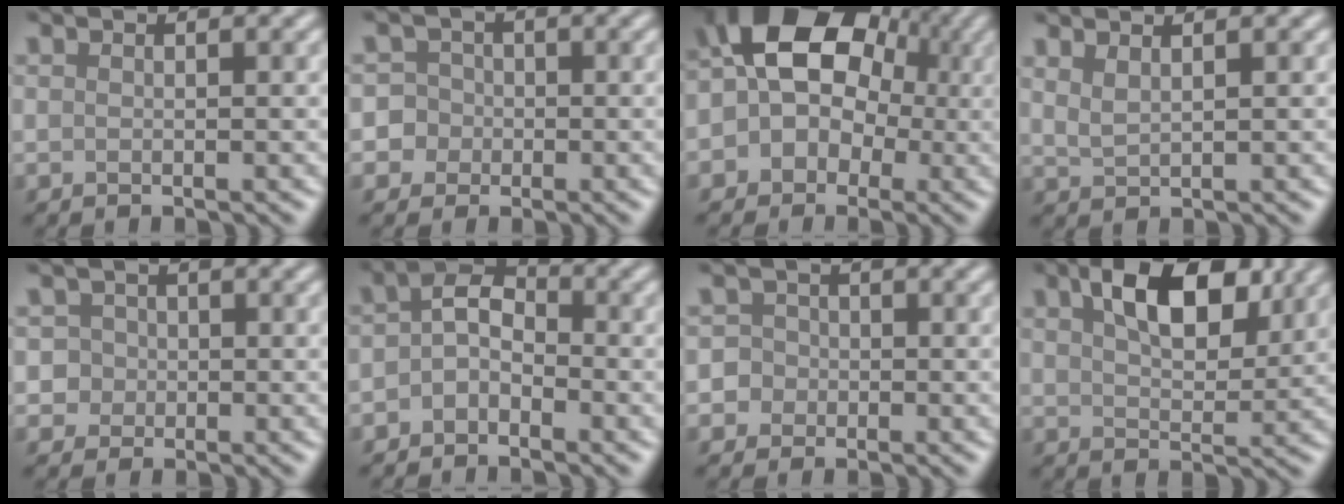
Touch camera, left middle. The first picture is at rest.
{"total": 5.2, "force": [-0.9, 5.0, 1.1], "torque": [-0.004, 0.024, -0.039]}
{"total": 13.1, "force": [2.2, 10.4, 7.6], "torque": [-0.124, 0.048, 0.003]}
{"total": 1.9, "force": [1.3, 0.7, 1.2], "torque": [-0.017, 0.000, 0.022]}
{"total": 3.6, "force": [0.3, 3.5, 1.1], "torque": [0.003, 0.030, -0.010]}
{"total": 3.0, "force": [-1.4, 2.0, 1.8], "torque": [-0.033, 0.010, -0.036]}
{"total": 3.8, "force": [-0.8, 3.6, 0.8], "torque": [0.014, 0.019, -0.035]}
{"total": 7.2, "force": [3.2, 3.6, 5.3], "torque": [-0.087, 0.003, 0.049]}